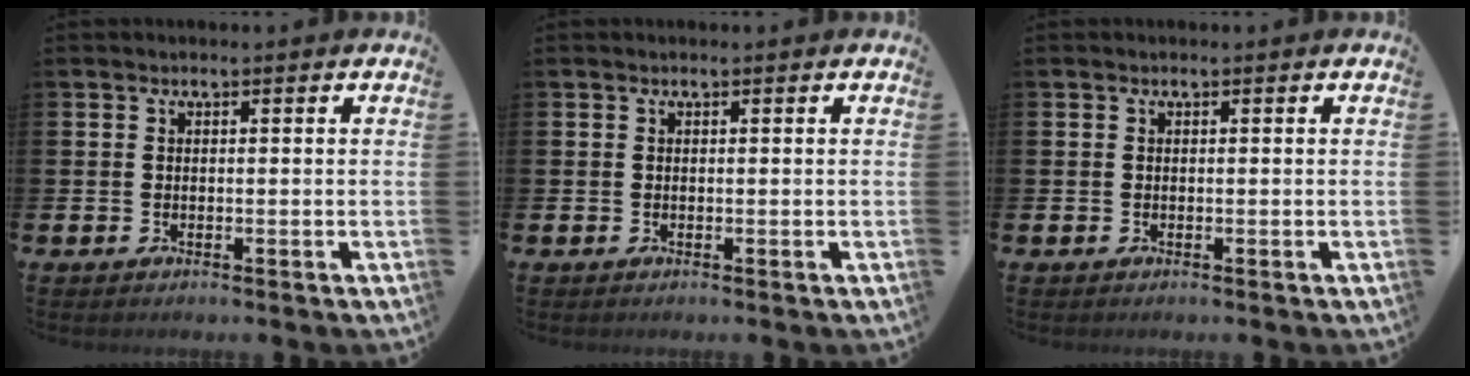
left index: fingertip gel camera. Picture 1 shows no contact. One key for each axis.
{"total": 0.0}
{"total": 0.0}